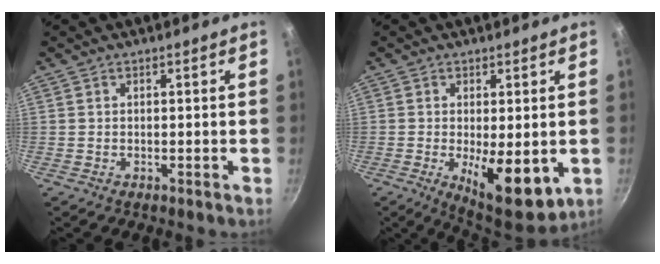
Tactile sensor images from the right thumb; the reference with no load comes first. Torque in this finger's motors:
{"motor_torque": [1.77, 1.86, 0.10, 0.00, 0.34]}